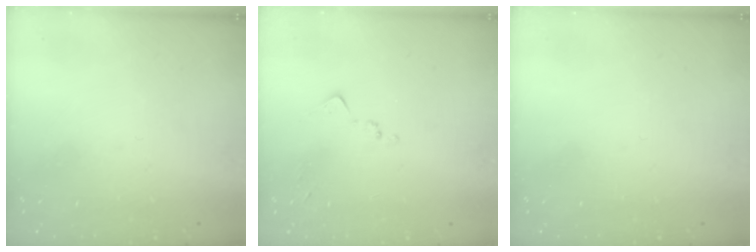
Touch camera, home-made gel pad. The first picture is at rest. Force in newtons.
{"total": 7.5, "press": 7.4, "slide": 0.8}
{"total": 0.0}